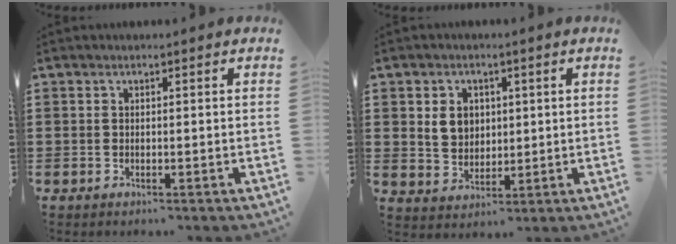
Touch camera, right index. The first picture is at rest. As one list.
[{"total": 4.7, "force": [1.2, 4.0, 2.3], "torque": [-0.053, 0.010, 0.018]}]